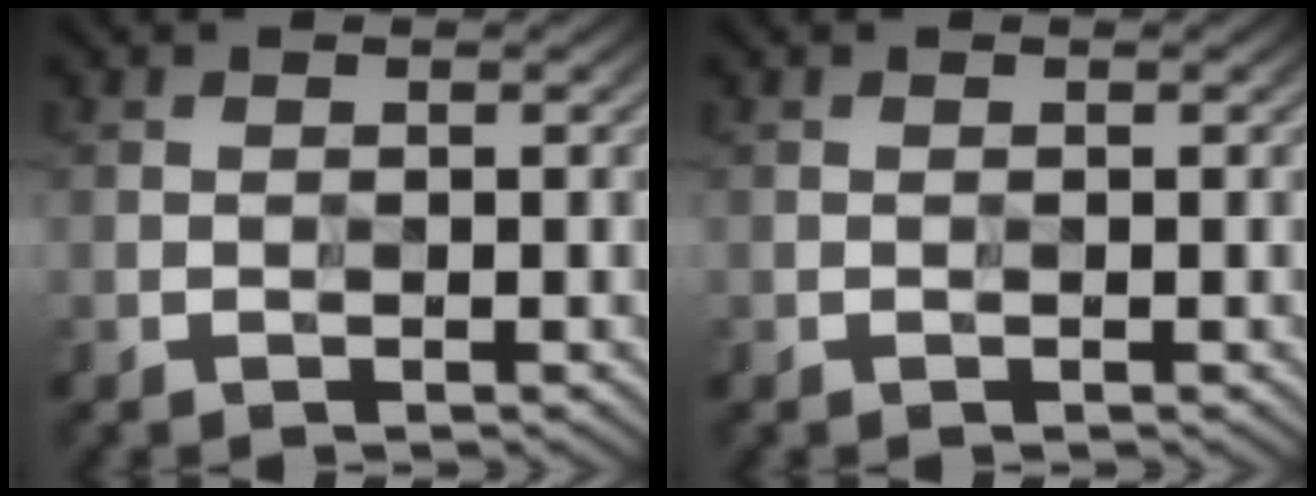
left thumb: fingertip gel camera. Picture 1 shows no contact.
{"total": 0.0}